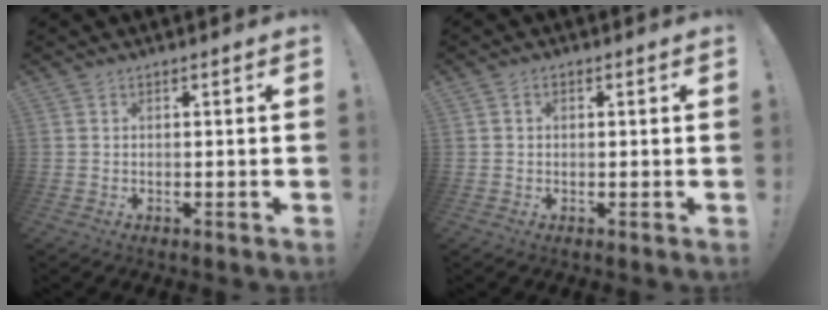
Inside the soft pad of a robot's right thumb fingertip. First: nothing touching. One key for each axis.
{"total": 1.2, "fx": 0.0, "fy": 1.0, "fz": 0.6, "tx": -0.005, "ty": 0.001, "tz": -0.002}